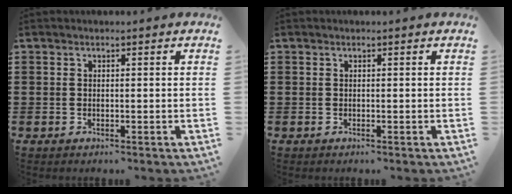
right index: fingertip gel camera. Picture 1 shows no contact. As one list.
[{"total": 0.0}]